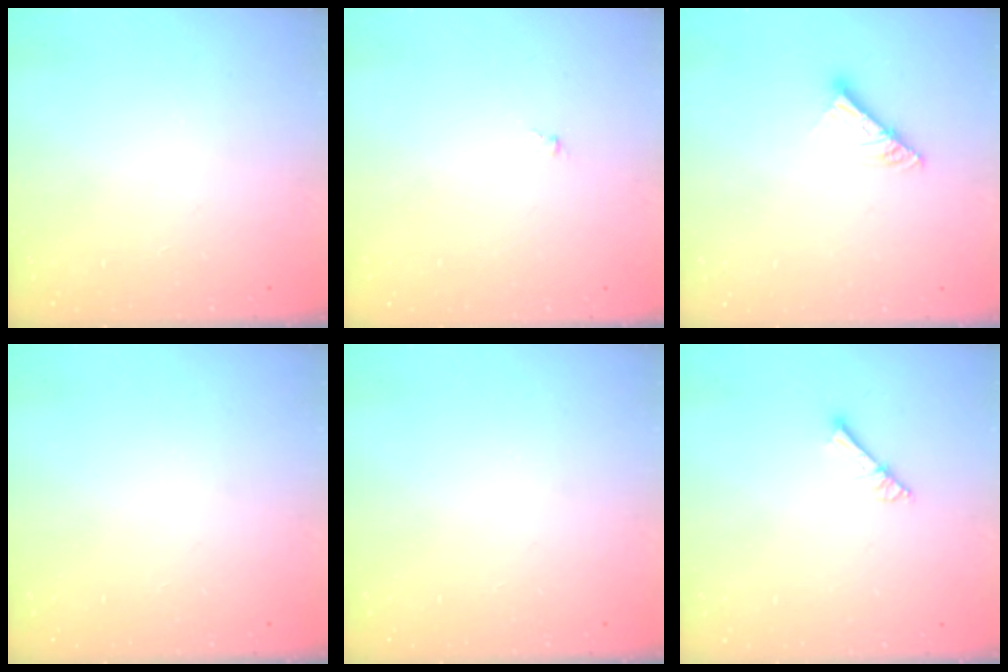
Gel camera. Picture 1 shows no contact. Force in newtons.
{"total": 0.0}
{"total": 8.5, "press": 8.4, "slide": 0.8}
{"total": 0.0}
{"total": 0.0}
{"total": 3.2, "press": 3.2, "slide": 0.4}